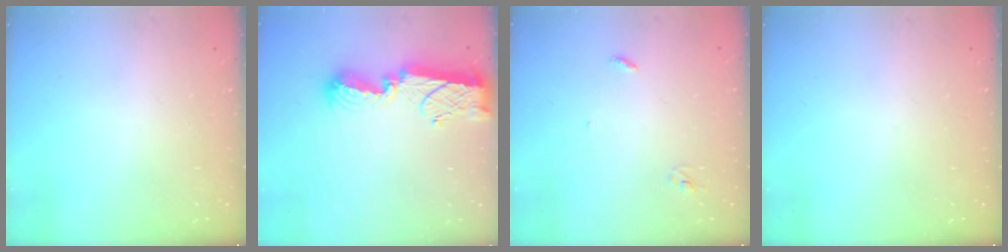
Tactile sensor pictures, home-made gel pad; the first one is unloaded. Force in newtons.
{"total": 12.3, "press": 12.3, "slide": 0.8}
{"total": 2.8, "press": 2.8, "slide": 0.2}
{"total": 0.0}